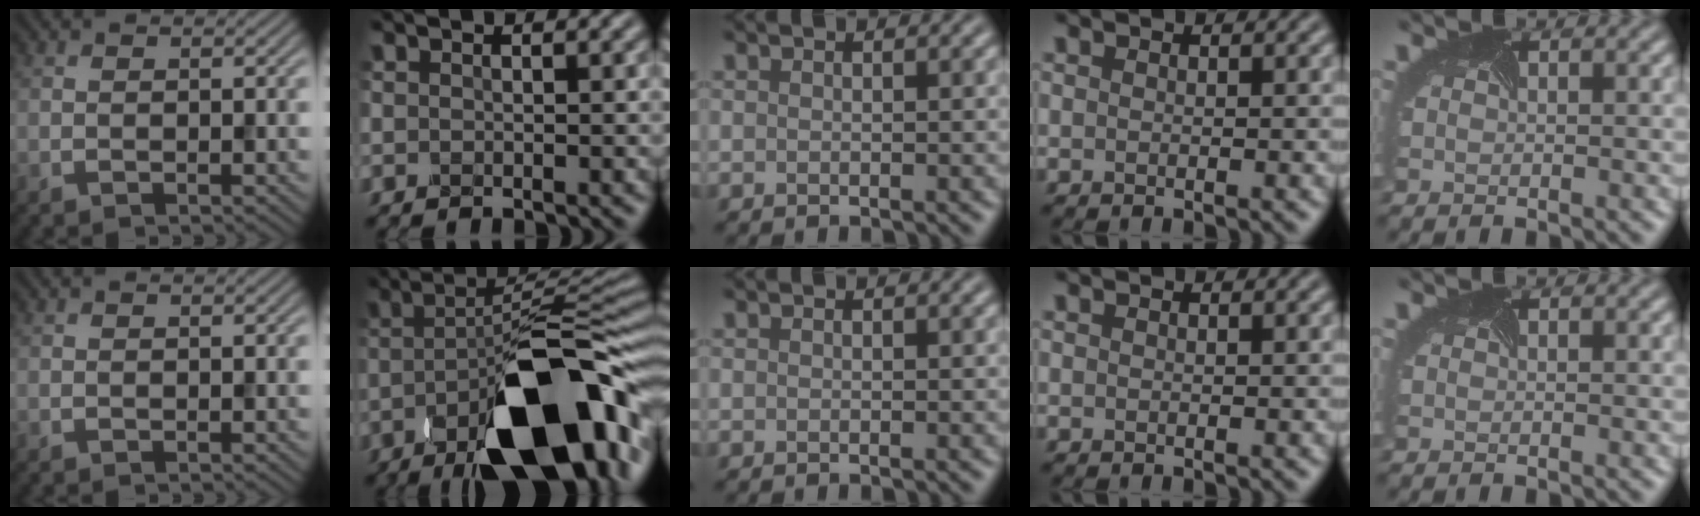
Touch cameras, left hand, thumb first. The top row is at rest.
{"index": {"total": 14.4, "force": [-6.9, 4.8, 11.7], "torque": [-0.174, 0.003, -0.112]}}